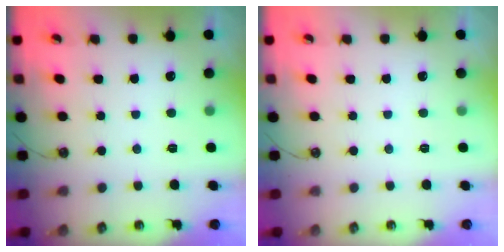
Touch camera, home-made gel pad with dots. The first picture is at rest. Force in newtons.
{"total": 0.0}